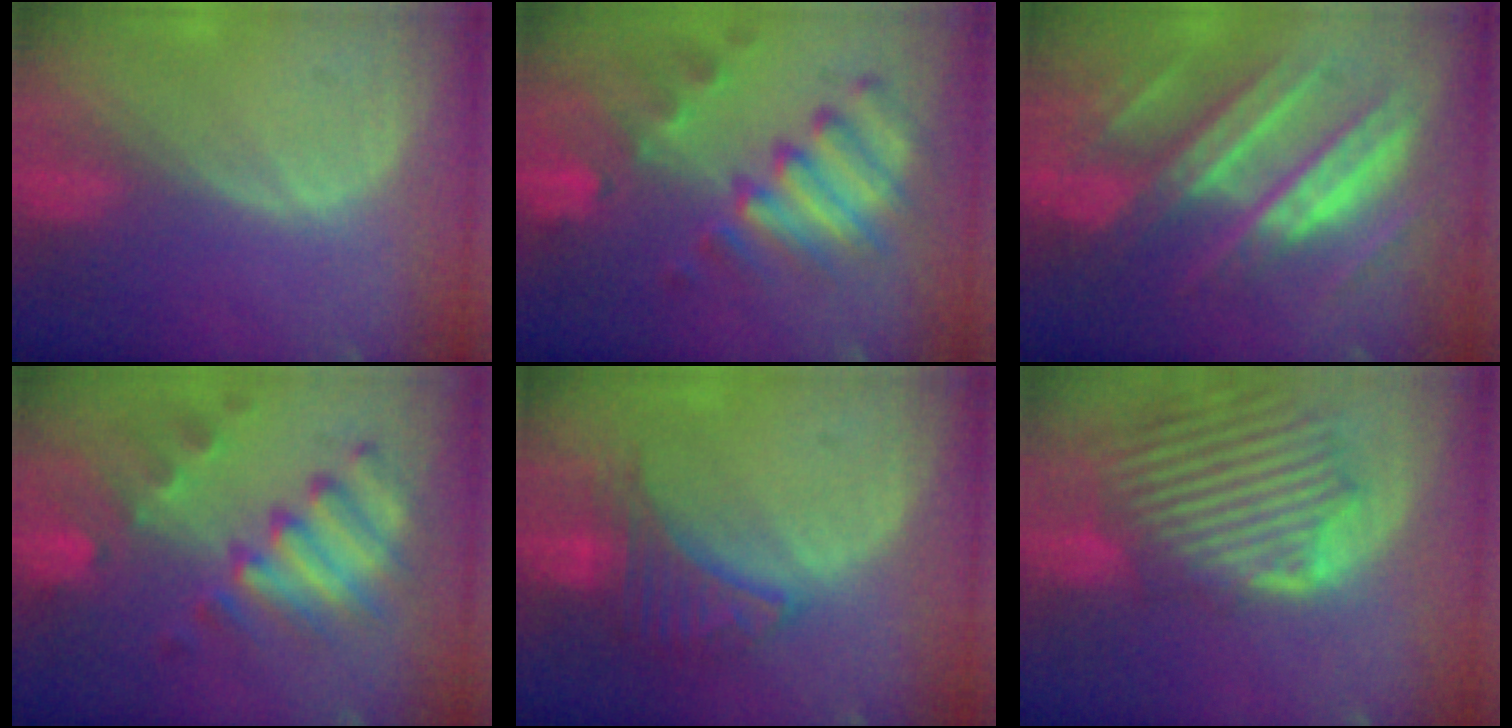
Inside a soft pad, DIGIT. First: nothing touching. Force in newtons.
{"total": 10.3, "press": 8.9, "slide": 5.1}
{"total": 11.3, "press": 11.2, "slide": 1.1}
{"total": 10.1, "press": 8.8, "slide": 4.8}
{"total": 6.6, "press": 6.2, "slide": 2.2}
{"total": 12.0, "press": 11.3, "slide": 4.1}